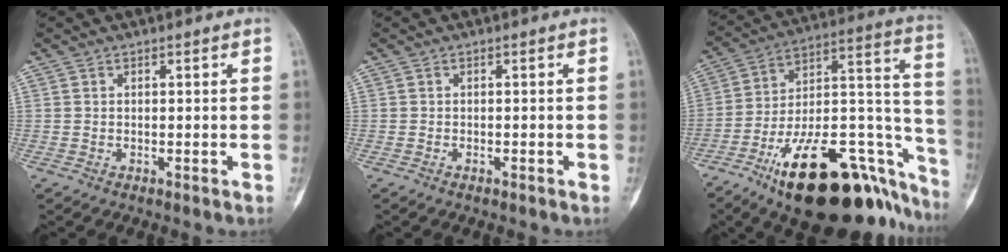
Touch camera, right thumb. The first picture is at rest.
{"total": 0.5, "force": [-0.4, 0.3, 0.1], "torque": [-0.002, 0.004, -0.007]}
{"total": 34.5, "force": [-18.9, 13.8, 25.4], "torque": [-0.273, 0.101, -0.288]}